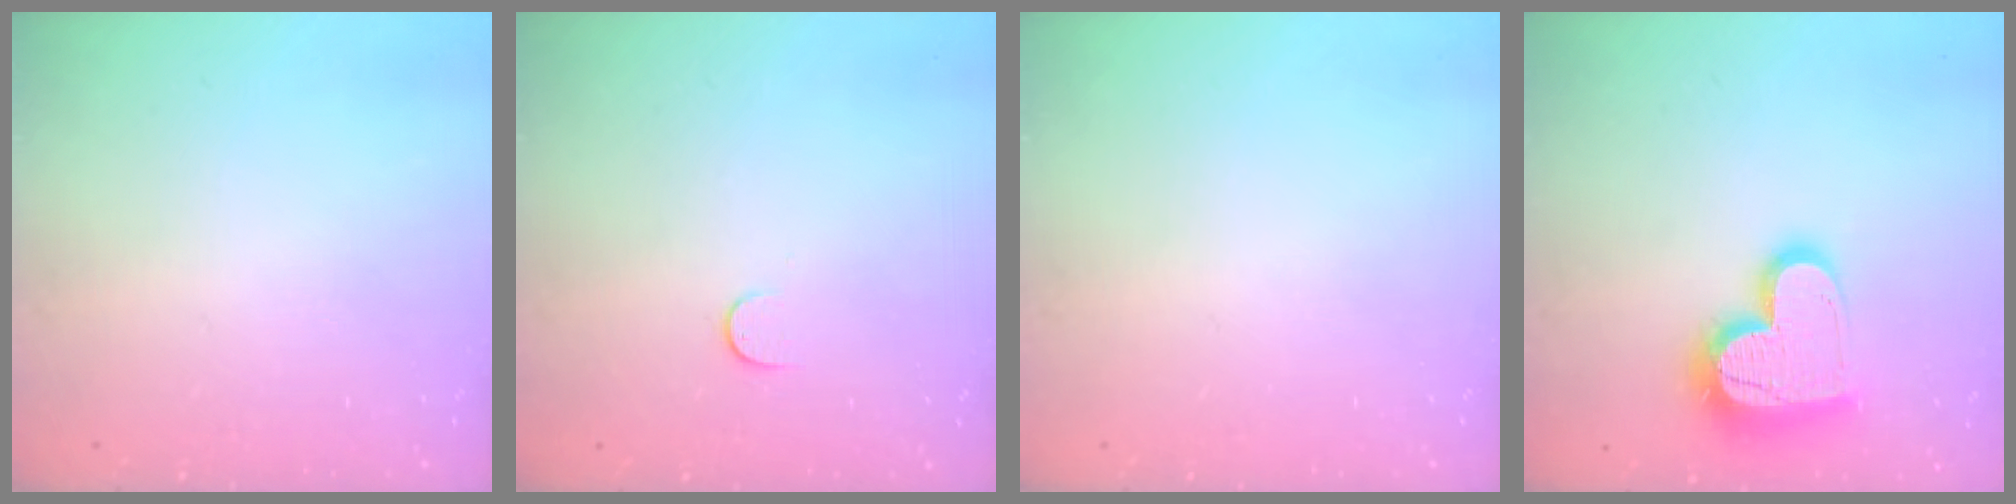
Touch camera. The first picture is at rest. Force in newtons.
{"total": 5.0, "press": 5.0, "slide": 0.5}
{"total": 0.0}
{"total": 17.7, "press": 17.7, "slide": 1.3}